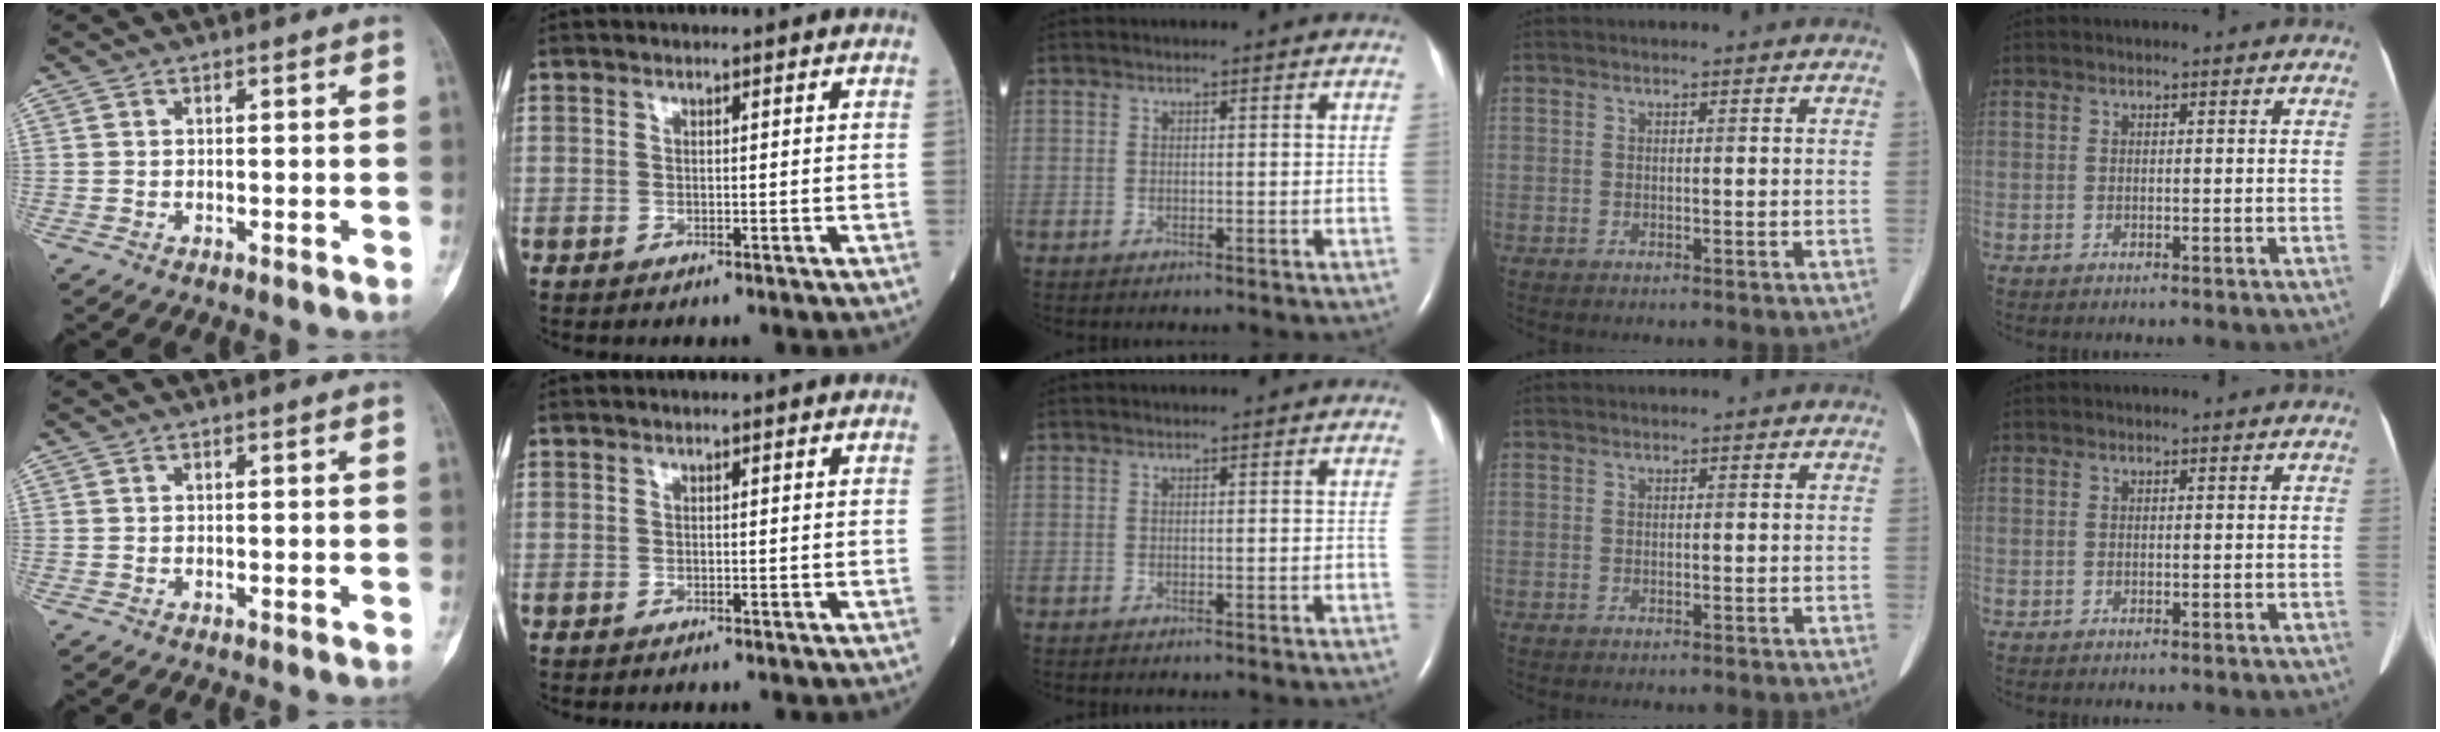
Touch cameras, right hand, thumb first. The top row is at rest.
{}